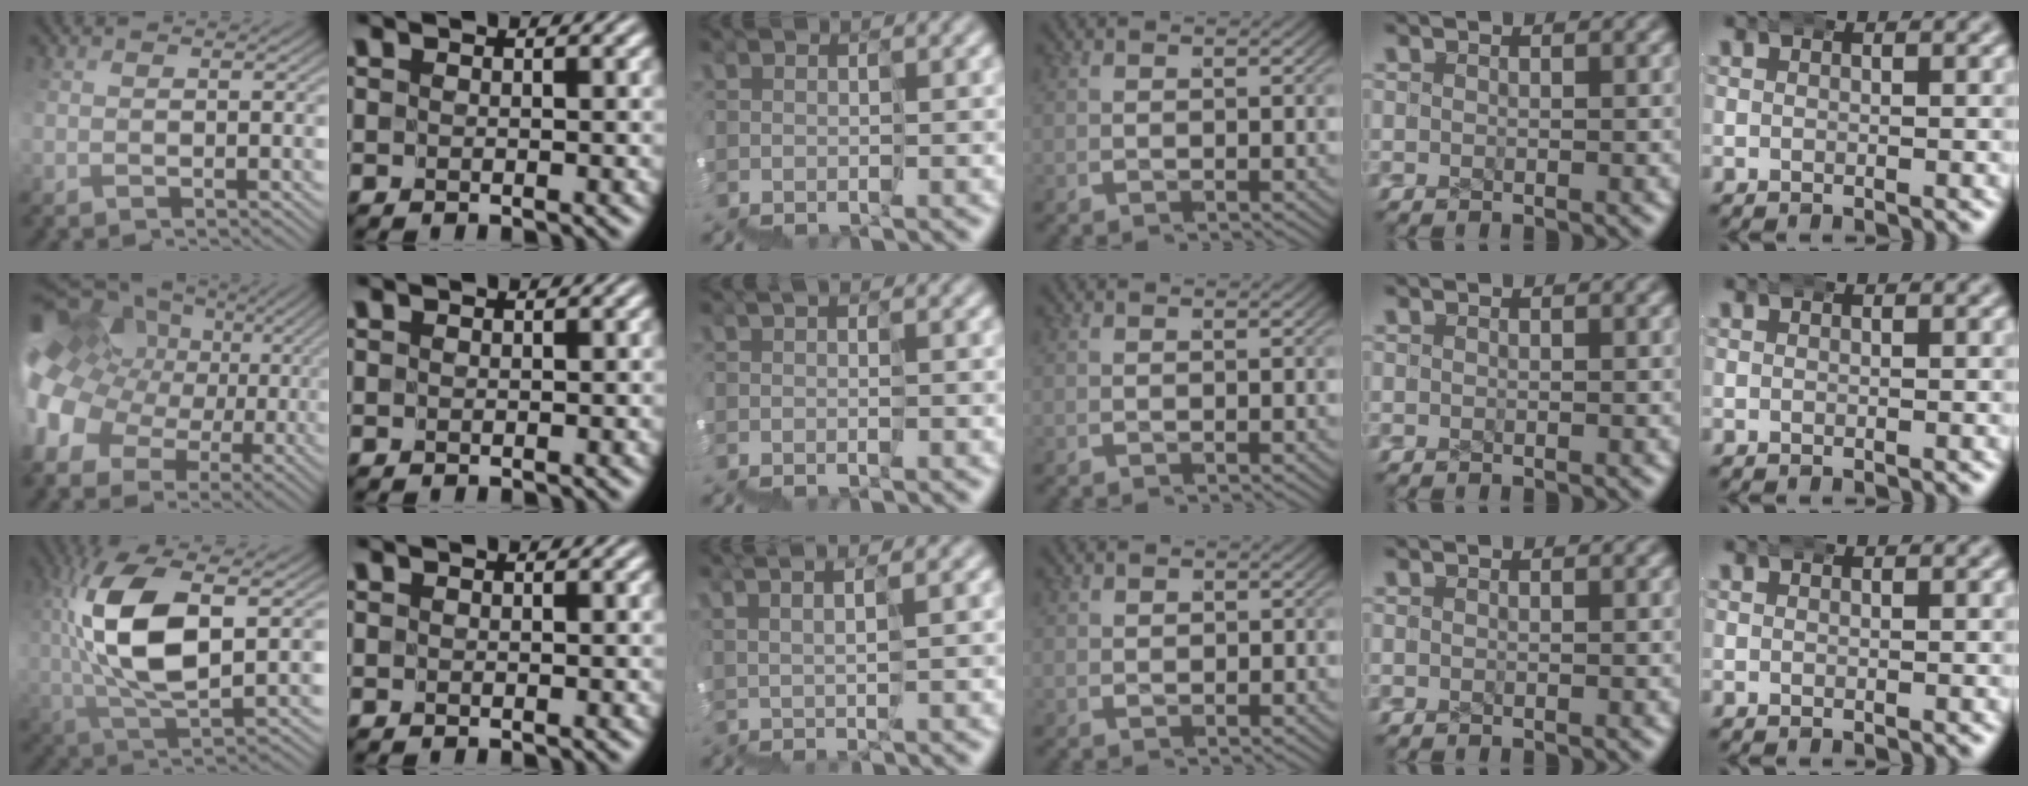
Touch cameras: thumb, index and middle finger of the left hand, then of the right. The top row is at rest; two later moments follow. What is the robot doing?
{"motion": "wrap", "object": "ethernet cable"}